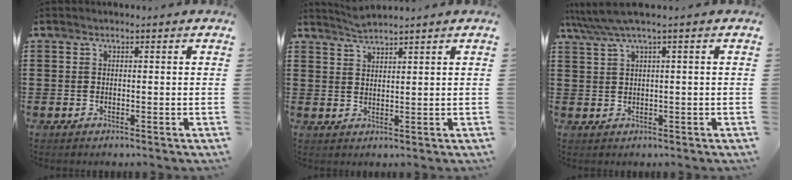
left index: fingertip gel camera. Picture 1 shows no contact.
{"total": 2.2, "force": [2.1, -0.3, 0.4], "torque": [-0.013, -0.001, 0.042]}
{"total": 2.8, "force": [0.9, -0.1, 2.7], "torque": [-0.059, -0.005, 0.011]}